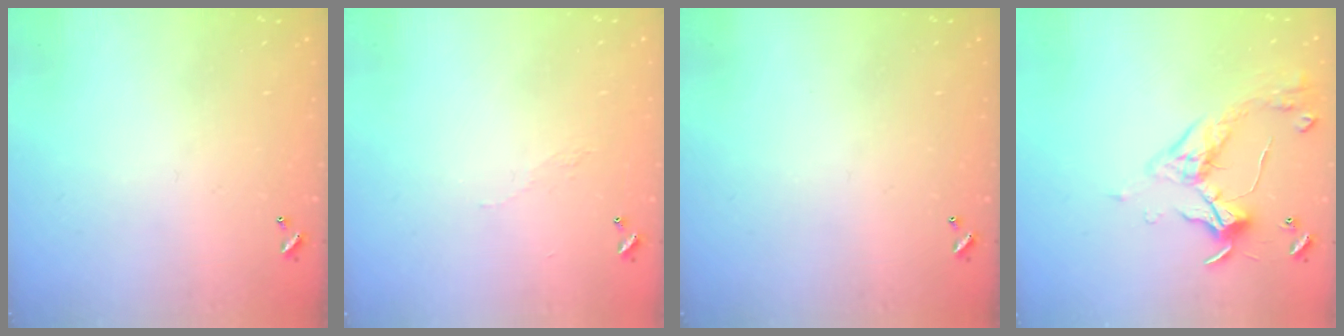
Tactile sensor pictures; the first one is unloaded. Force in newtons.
{"total": 2.9, "press": 2.9, "slide": 0.5}
{"total": 0.0}
{"total": 3.2, "press": 3.2, "slide": 0.6}